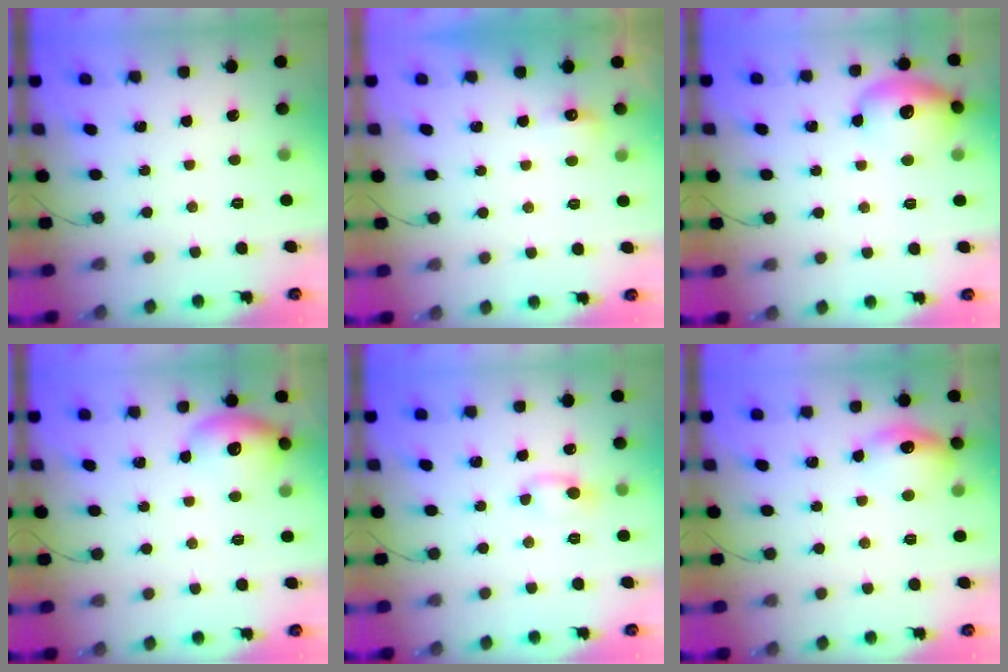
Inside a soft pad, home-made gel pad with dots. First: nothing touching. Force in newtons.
{"total": 3.9, "press": 3.7, "slide": 1.0}
{"total": 15.6, "press": 13.8, "slide": 7.4}
{"total": 11.5, "press": 11.4, "slide": 1.3}
{"total": 4.3, "press": 4.2, "slide": 0.9}
{"total": 11.7, "press": 11.6, "slide": 0.7}